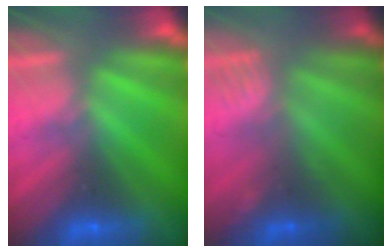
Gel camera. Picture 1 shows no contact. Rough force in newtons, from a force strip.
{"total": 2.5}